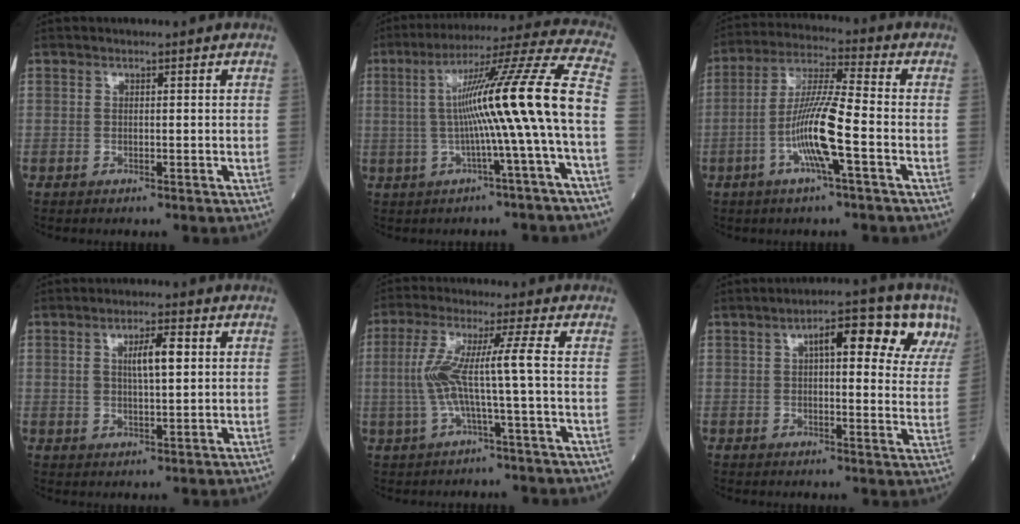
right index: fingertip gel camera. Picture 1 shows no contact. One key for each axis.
{"total": 15.9, "fx": -1.0, "fy": -2.2, "fz": 15.7, "tx": -0.248, "ty": 0.023, "tz": -0.022}
{"total": 10.2, "fx": -3.2, "fy": 0.1, "fz": 9.7, "tx": -0.192, "ty": 0.001, "tz": -0.061}
{"total": 5.0, "fx": 1.4, "fy": 1.1, "fz": 4.6, "tx": -0.082, "ty": 0.008, "tz": 0.028}
{"total": 7.3, "fx": -0.8, "fy": -1.2, "fz": 7.1, "tx": -0.154, "ty": 0.020, "tz": -0.009}
{"total": 12.5, "fx": 5.9, "fy": 3.8, "fz": 10.3, "tx": -0.128, "ty": 0.023, "tz": 0.065}